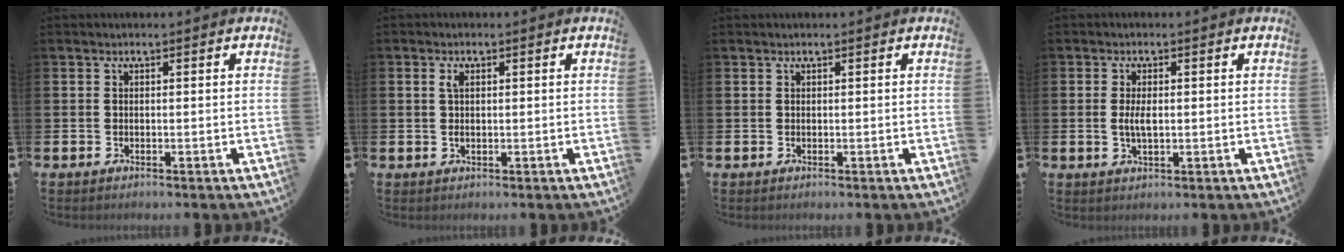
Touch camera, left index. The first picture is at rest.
{"total": 1.6, "force": [0.8, 0.9, 1.0], "torque": [-0.021, 0.003, 0.013]}
{"total": 0.0}
{"total": 2.7, "force": [-0.1, 1.1, 2.5], "torque": [-0.048, 0.003, -0.003]}